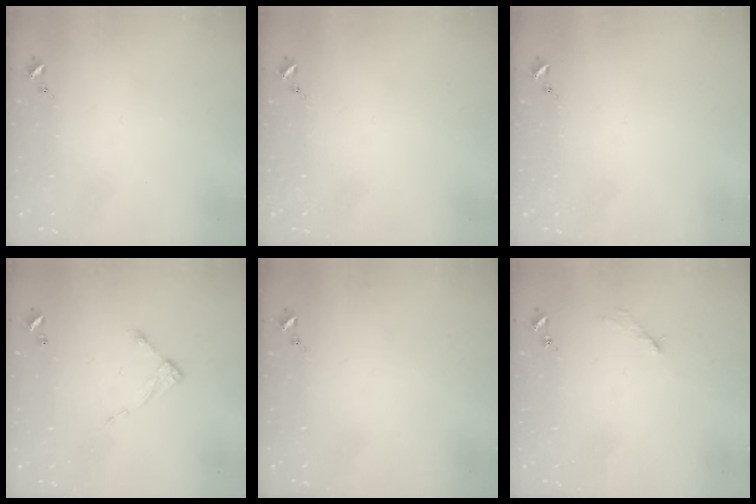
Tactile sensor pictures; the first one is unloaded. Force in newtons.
{"total": 0.0}
{"total": 0.0}
{"total": 6.0, "press": 6.0, "slide": 0.4}
{"total": 0.0}
{"total": 2.6, "press": 2.6, "slide": 0.3}